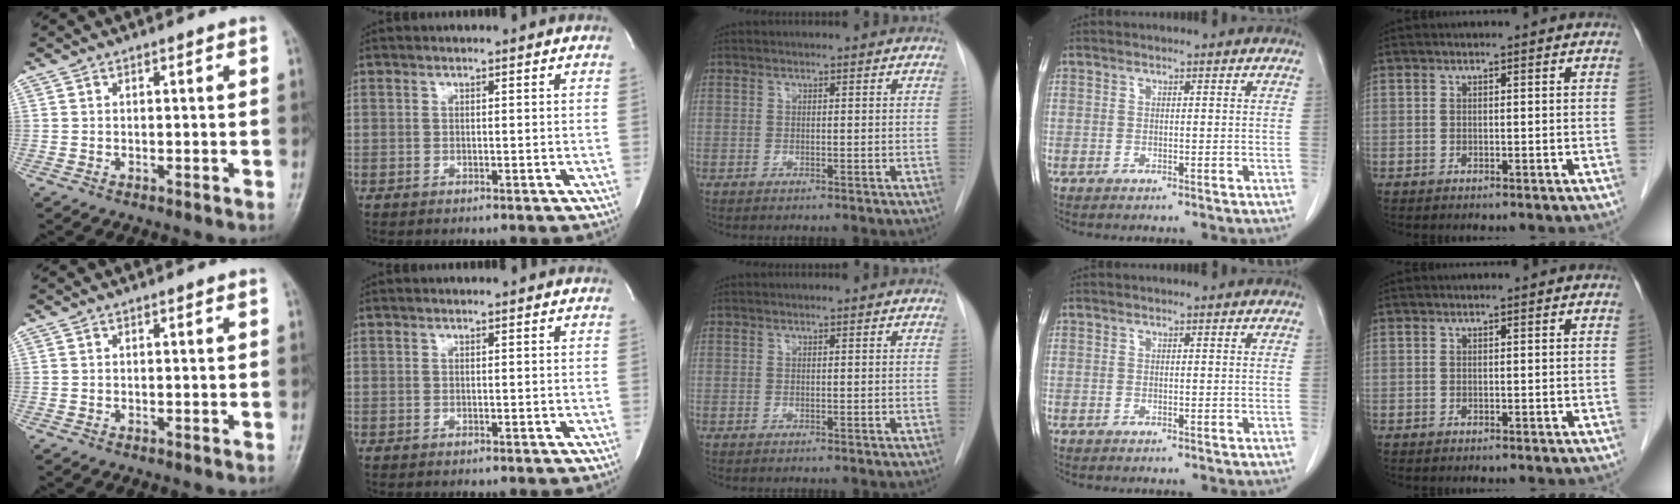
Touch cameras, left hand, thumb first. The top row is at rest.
{}